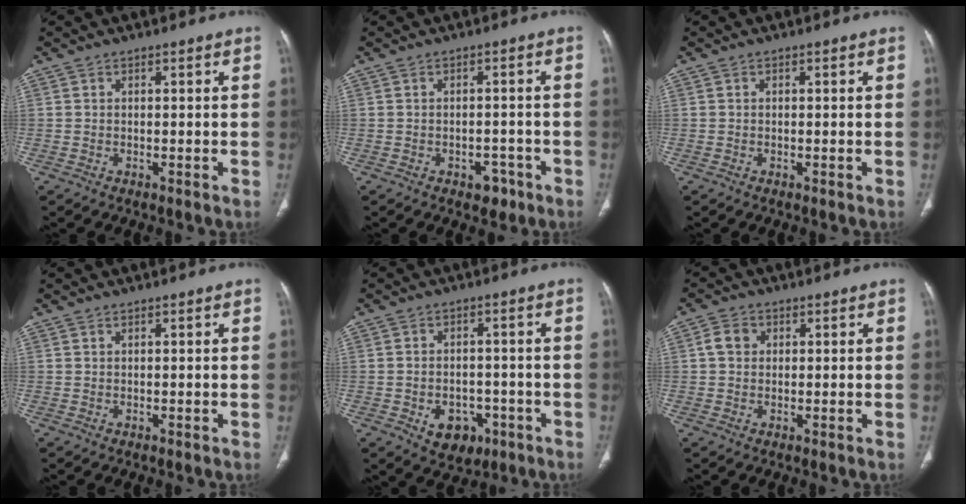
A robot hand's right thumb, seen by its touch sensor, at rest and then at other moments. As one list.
[{"total": 3.5, "force": [-2.0, 2.3, 1.7], "torque": [-0.005, 0.014, -0.021]}, {"total": 0.0}, {"total": 0.0}, {"total": 7.4, "force": [-3.0, 5.5, 3.9], "torque": [-0.034, 0.022, -0.032]}, {"total": 3.5, "force": [0.7, 2.9, 1.8], "torque": [-0.026, 0.006, 0.011]}]